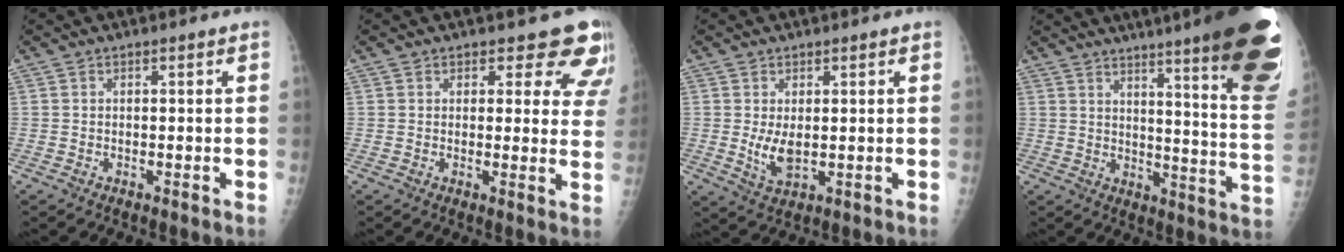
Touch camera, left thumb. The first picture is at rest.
{"total": 9.4, "force": [7.8, 4.5, 2.7], "torque": [0.028, -0.039, 0.061]}
{"total": 4.8, "force": [0.4, 2.4, 4.2], "torque": [-0.069, -0.015, 0.016]}
{"total": 27.7, "force": [18.6, 3.1, 20.3], "torque": [-0.199, -0.102, 0.235]}